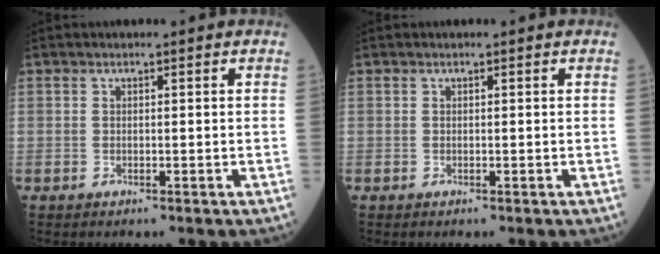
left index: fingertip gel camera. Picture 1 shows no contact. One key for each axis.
{"total": 0.0}